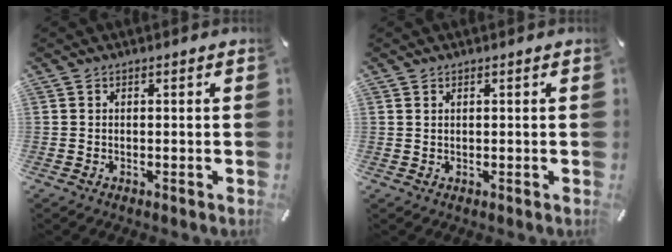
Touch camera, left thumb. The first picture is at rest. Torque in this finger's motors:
{"motor_torque": [0.12, -0.13, 0.01, 0.04, -0.03]}